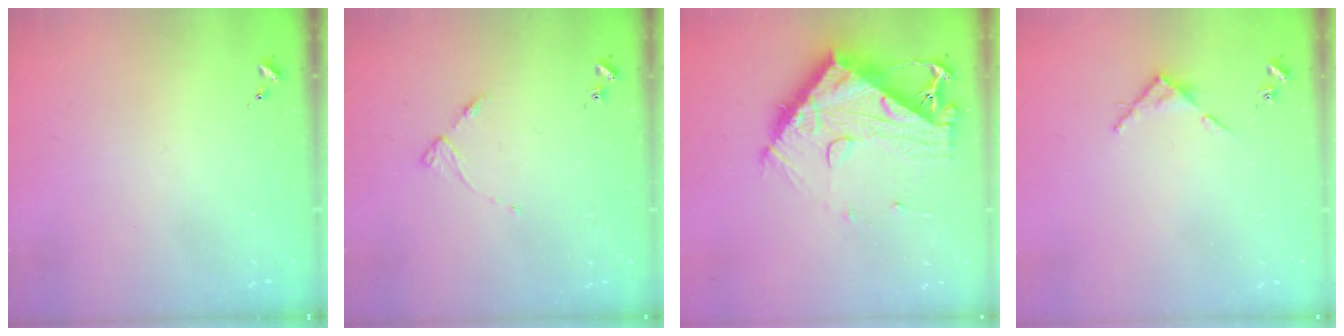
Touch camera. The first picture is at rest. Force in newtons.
{"total": 3.3, "press": 3.3, "slide": 0.4}
{"total": 14.2, "press": 14.1, "slide": 1.2}
{"total": 4.7, "press": 4.7, "slide": 0.2}